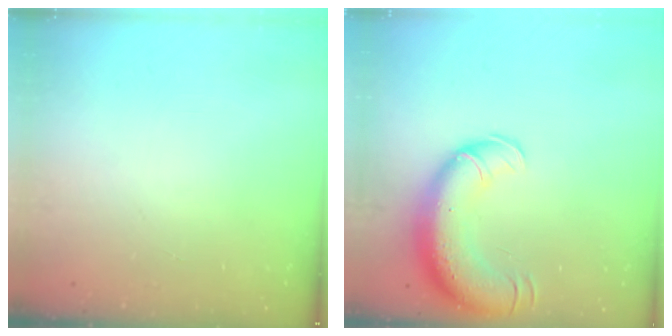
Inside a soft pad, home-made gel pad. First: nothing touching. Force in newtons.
{"total": 16.2, "press": 15.7, "slide": 3.9}